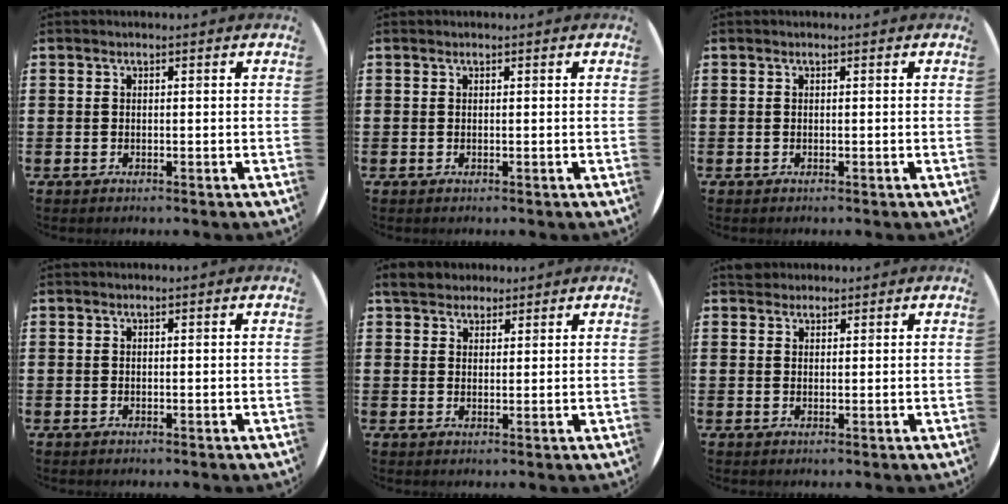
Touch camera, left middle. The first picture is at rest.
{"total": 0.0}
{"total": 0.0}
{"total": 0.0}
{"total": 3.4, "force": [3.1, 1.4, 0.6], "torque": [-0.012, -0.001, 0.058]}
{"total": 1.5, "force": [1.4, 0.6, 0.0], "torque": [0.006, 0.002, 0.026]}